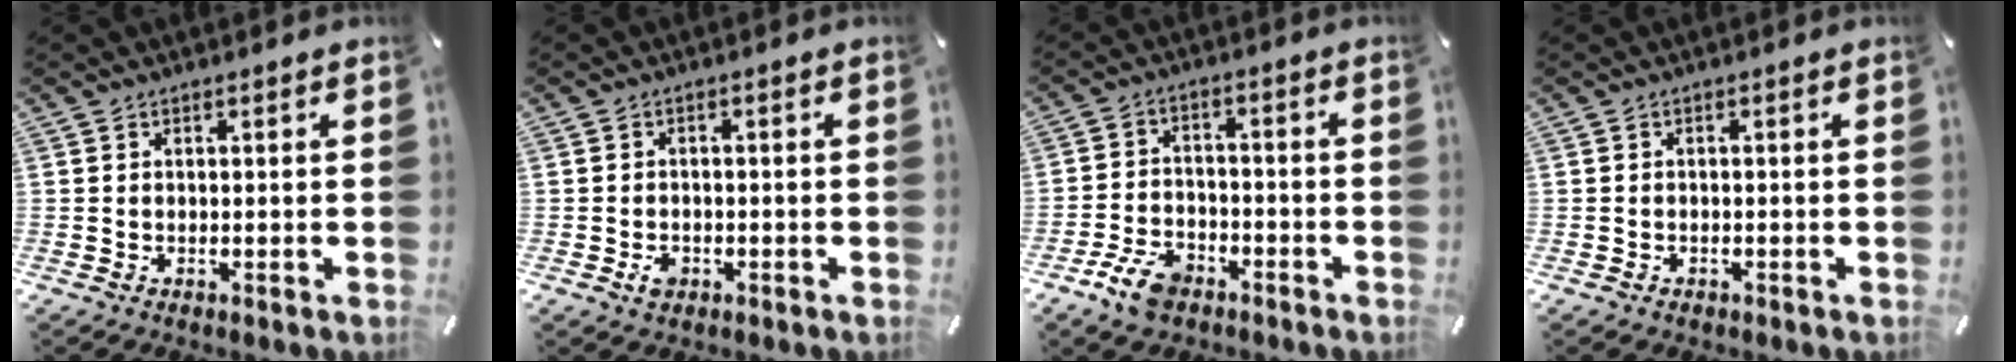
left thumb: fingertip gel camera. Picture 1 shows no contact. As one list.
[{"total": 2.8, "force": [-1.2, 2.1, 1.4], "torque": [-0.026, 0.006, -0.020]}, {"total": 8.2, "force": [-5.0, 4.9, 4.2], "torque": [-0.090, 0.023, -0.094]}, {"total": 0.9, "force": [-0.6, 0.7, 0.3], "torque": [-0.005, 0.002, -0.014]}]